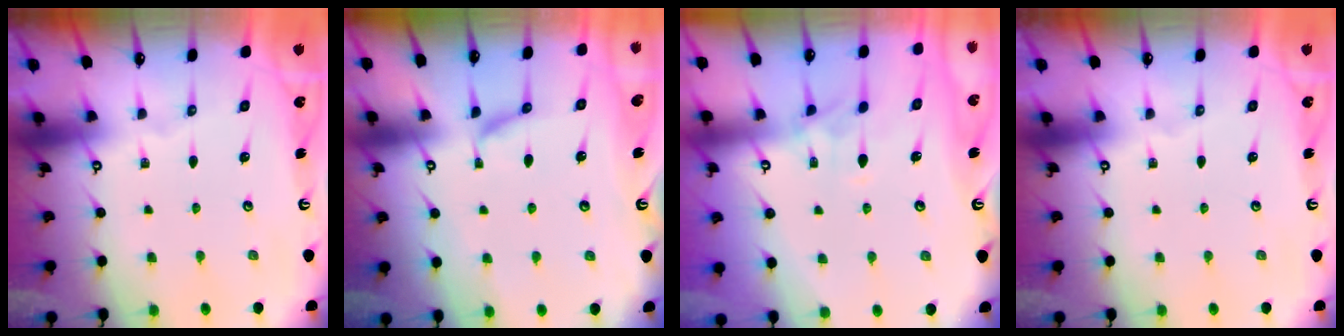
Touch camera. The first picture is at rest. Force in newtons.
{"total": 1.8, "press": 1.7, "slide": 0.6}
{"total": 1.1, "press": 0.4, "slide": 1.0}
{"total": 0.0}